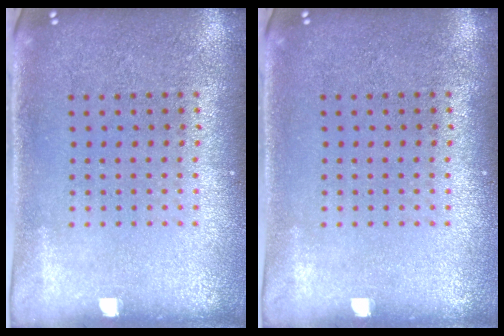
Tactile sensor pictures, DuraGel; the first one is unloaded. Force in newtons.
{"total": 0.0}